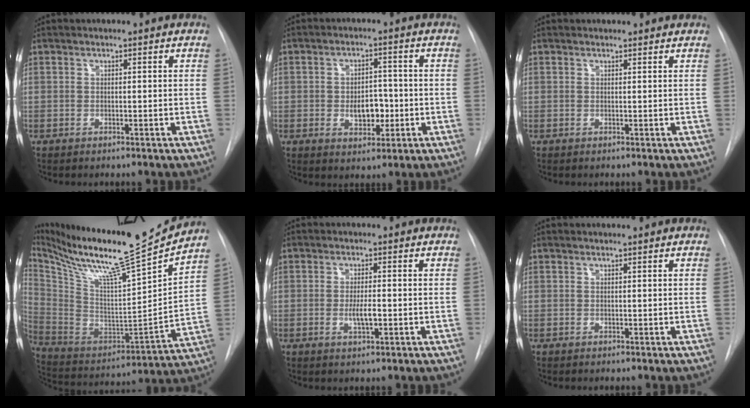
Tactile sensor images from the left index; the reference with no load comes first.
{"total": 5.5, "force": [-1.7, 3.3, 4.0], "torque": [-0.056, 0.001, -0.021]}
{"total": 1.4, "force": [1.3, 0.6, 0.2], "torque": [-0.006, 0.007, 0.008]}
{"total": 26.3, "force": [22.1, -0.1, 14.2], "torque": [-0.269, -0.064, 0.359]}
{"total": 3.1, "force": [-1.3, 0.7, 2.7], "torque": [-0.050, -0.006, -0.020]}
{"total": 0.0}